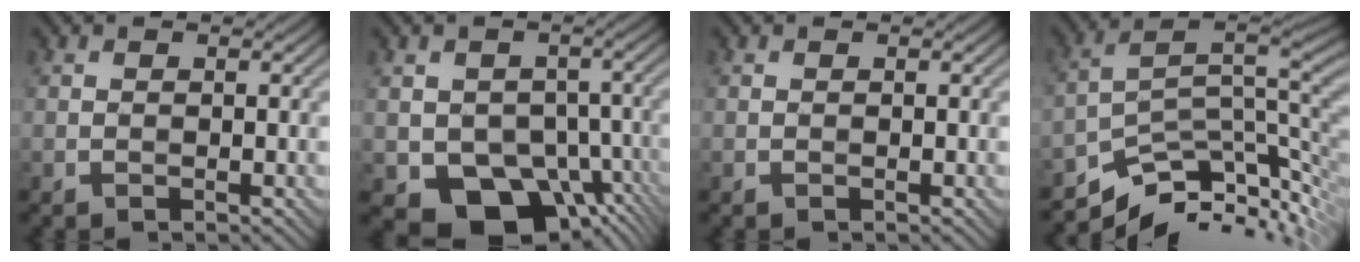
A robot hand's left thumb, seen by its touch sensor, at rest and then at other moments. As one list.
[{"total": 10.7, "force": [-4.3, 7.7, 6.2], "torque": [-0.098, -0.032, -0.062]}, {"total": 0.0}, {"total": 10.4, "force": [-5.4, 5.0, 7.3], "torque": [-0.126, -0.012, -0.085]}]